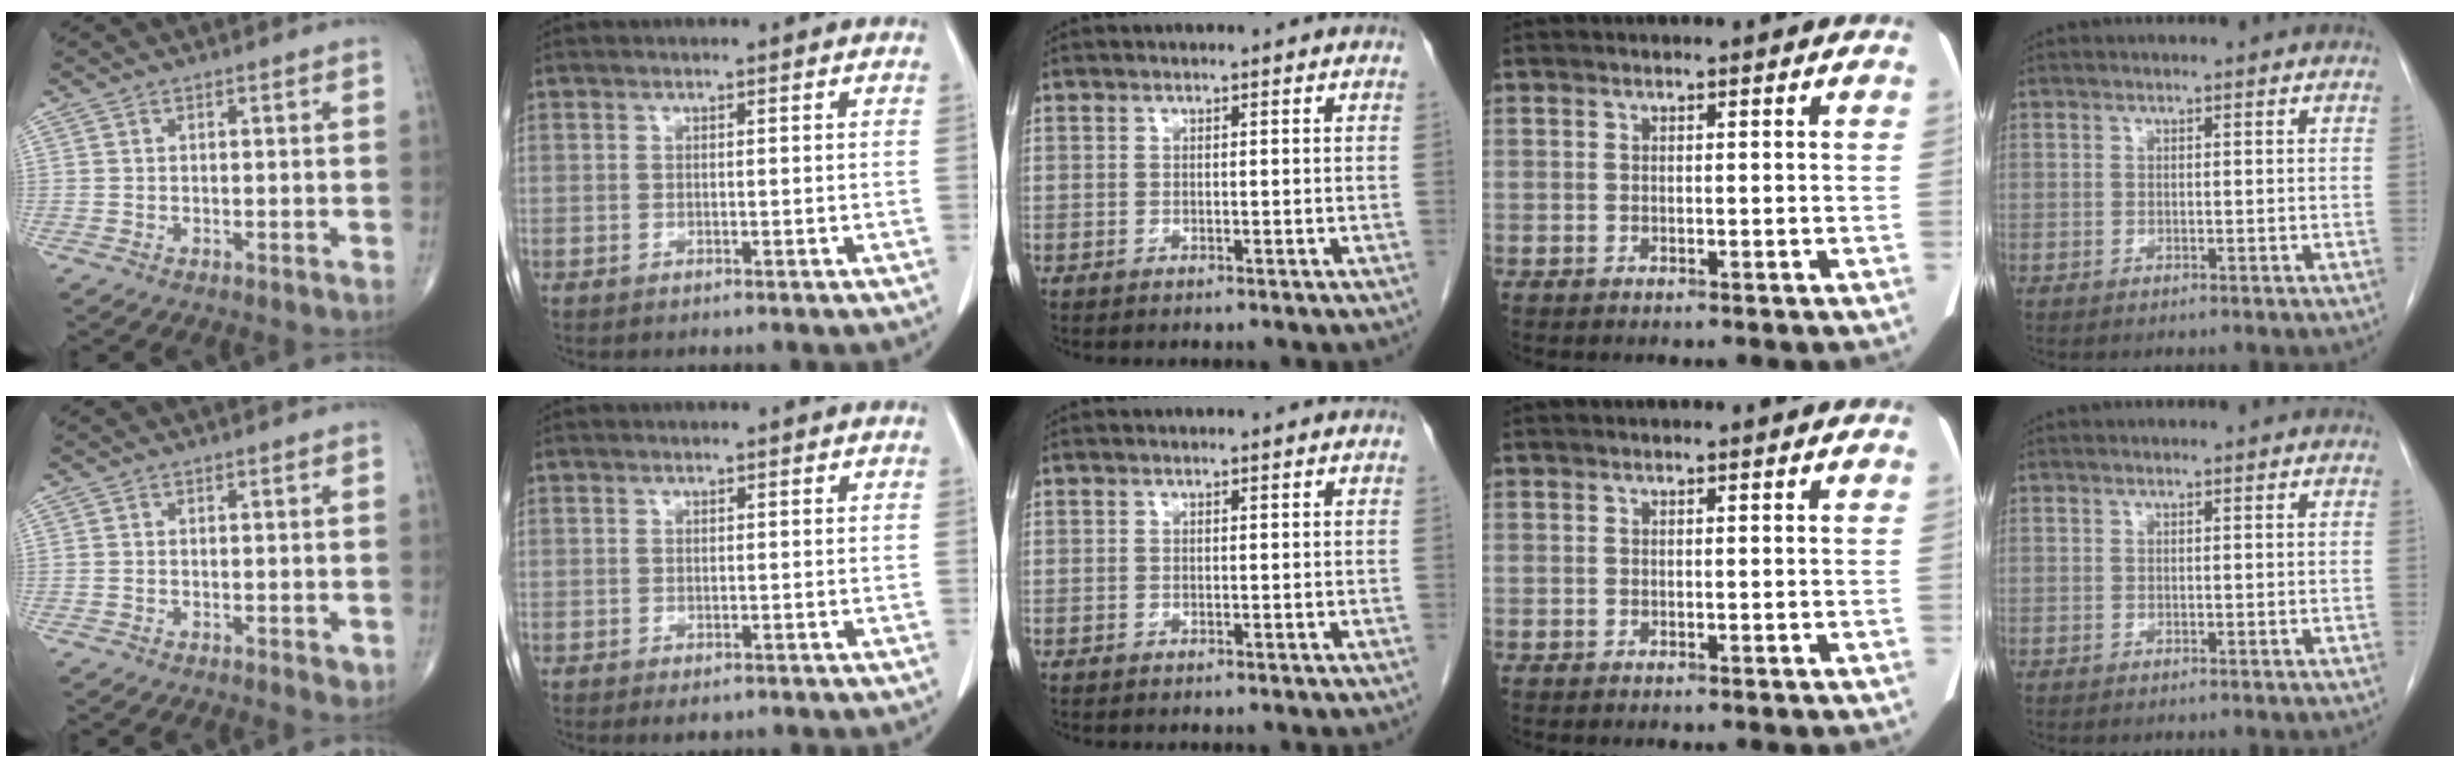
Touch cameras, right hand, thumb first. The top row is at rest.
{"thumb": {"total": 1.6, "force": [-0.5, 0.8, 1.3], "torque": [-0.015, -0.002, -0.008]}, "index": {"total": 1.2, "force": [-0.5, 0.9, 0.6], "torque": [-0.004, 0.002, -0.003]}}